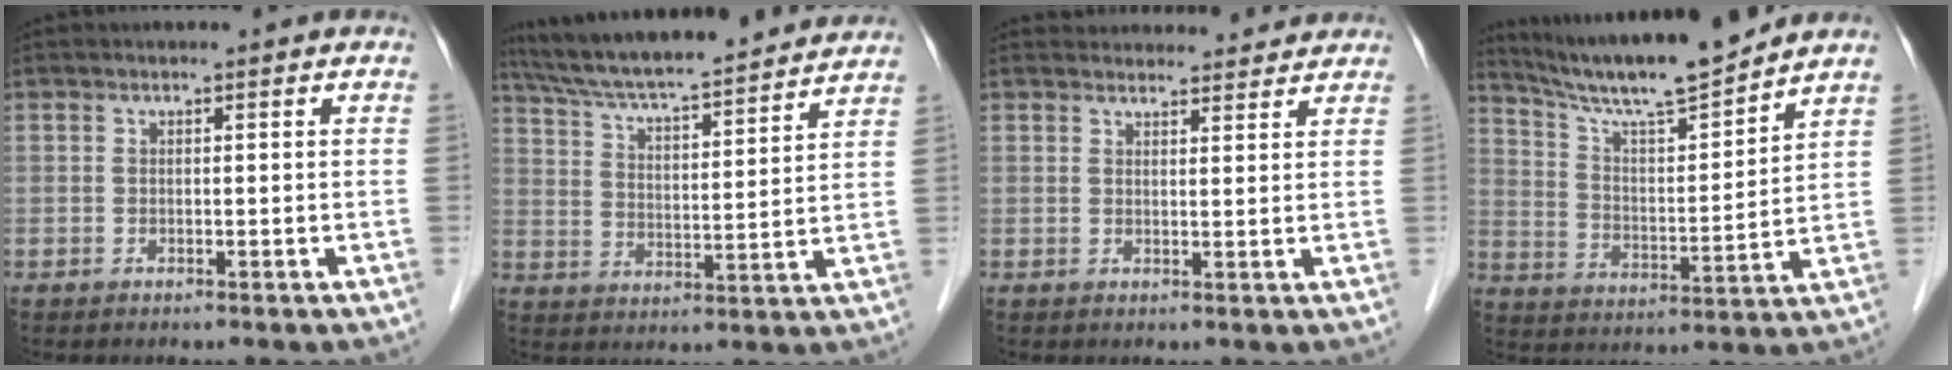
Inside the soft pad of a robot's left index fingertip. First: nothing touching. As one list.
[{"total": 20.8, "force": [18.9, 1.7, 8.6], "torque": [-0.147, 0.025, 0.285]}, {"total": 8.3, "force": [8.1, 1.9, 0.8], "torque": [0.007, 0.020, 0.089]}, {"total": 14.0, "force": [12.8, -0.4, 5.7], "torque": [-0.107, 0.000, 0.222]}]